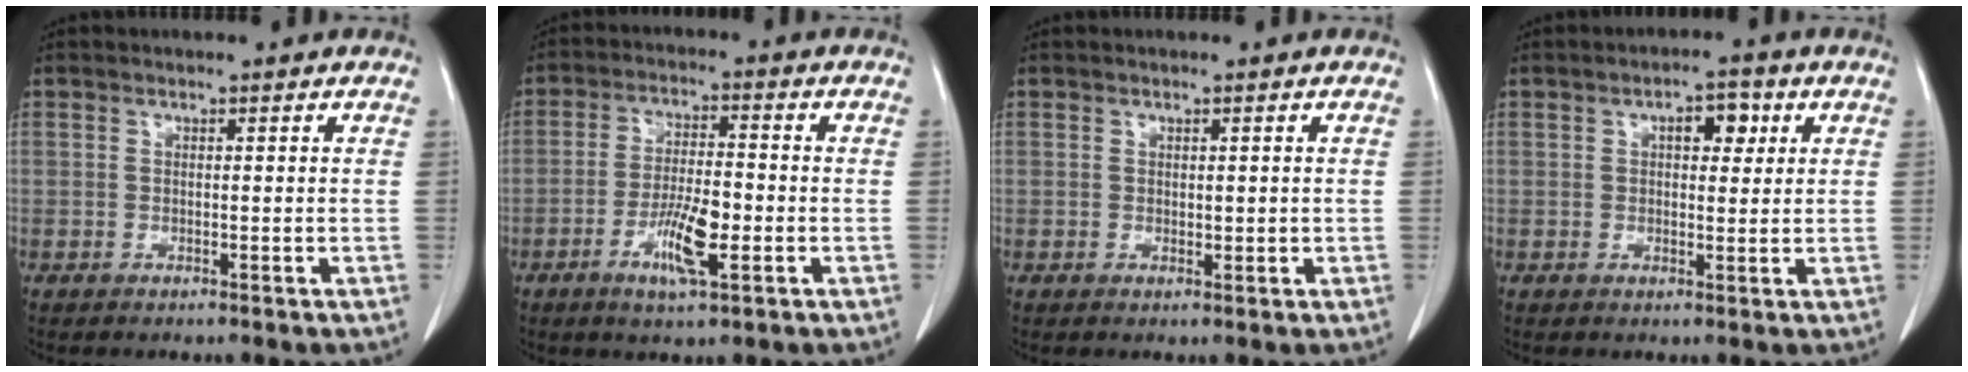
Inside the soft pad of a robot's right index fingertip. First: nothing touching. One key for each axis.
{"total": 7.5, "fx": -2.6, "fy": 1.5, "fz": 6.8, "tx": -0.130, "ty": -0.002, "tz": -0.043}
{"total": 0.9, "fx": 0.3, "fy": 0.6, "fz": 0.7, "tx": -0.008, "ty": -0.001, "tz": 0.009}
{"total": 4.2, "fx": 1.5, "fy": 2.0, "fz": 3.3, "tx": -0.046, "ty": 0.012, "tz": 0.019}